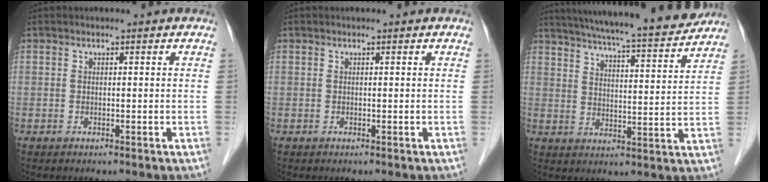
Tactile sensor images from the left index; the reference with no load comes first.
{"total": 0.0}
{"total": 19.9, "force": [17.8, 1.1, 8.7], "torque": [-0.140, -0.011, 0.247]}